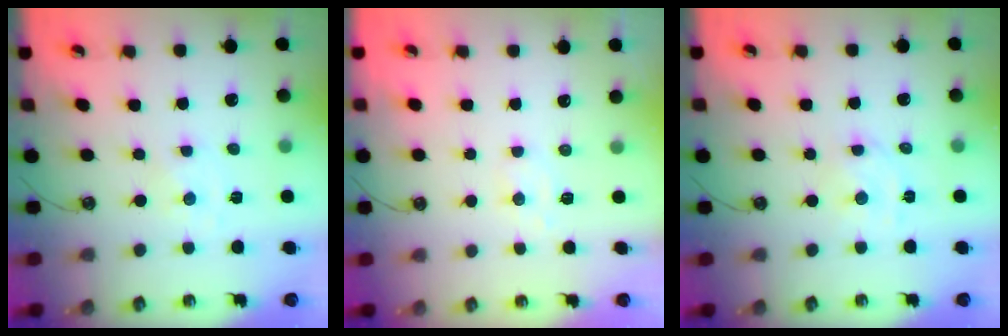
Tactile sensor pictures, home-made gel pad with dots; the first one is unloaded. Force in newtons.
{"total": 6.6, "press": 6.6, "slide": 0.9}
{"total": 3.8, "press": 3.7, "slide": 0.5}